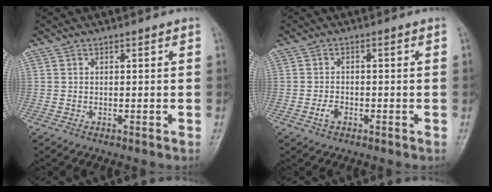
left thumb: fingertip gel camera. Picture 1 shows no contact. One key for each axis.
{"total": 2.5, "fx": -1.2, "fy": 1.5, "fz": 1.6, "tx": -0.030, "ty": 0.010, "tz": -0.022}